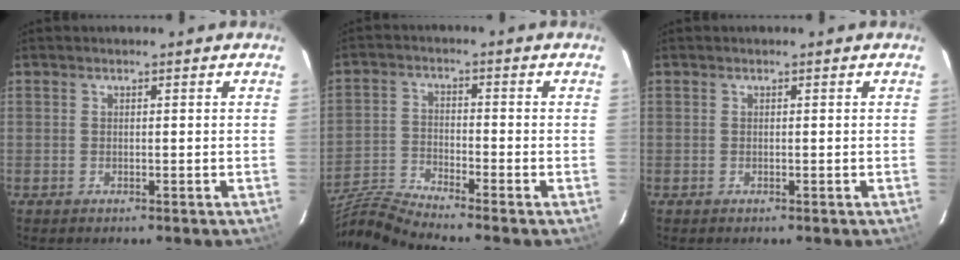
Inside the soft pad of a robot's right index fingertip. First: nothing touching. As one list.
[{"total": 8.7, "force": [-8.2, -1.6, 2.3], "torque": [-0.067, -0.002, -0.172]}, {"total": 0.0}]